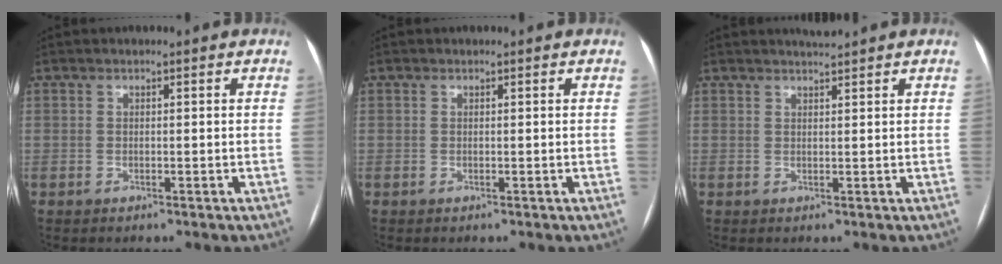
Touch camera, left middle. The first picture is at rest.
{"total": 0.0}
{"total": 1.5, "force": [1.5, -0.4, 0.2], "torque": [-0.005, -0.003, 0.029]}